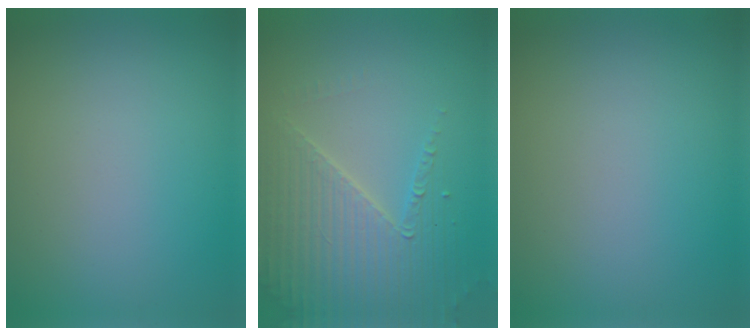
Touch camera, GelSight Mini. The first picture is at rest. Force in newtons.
{"total": 4.3, "press": 4.3, "slide": 0.6}
{"total": 0.0}